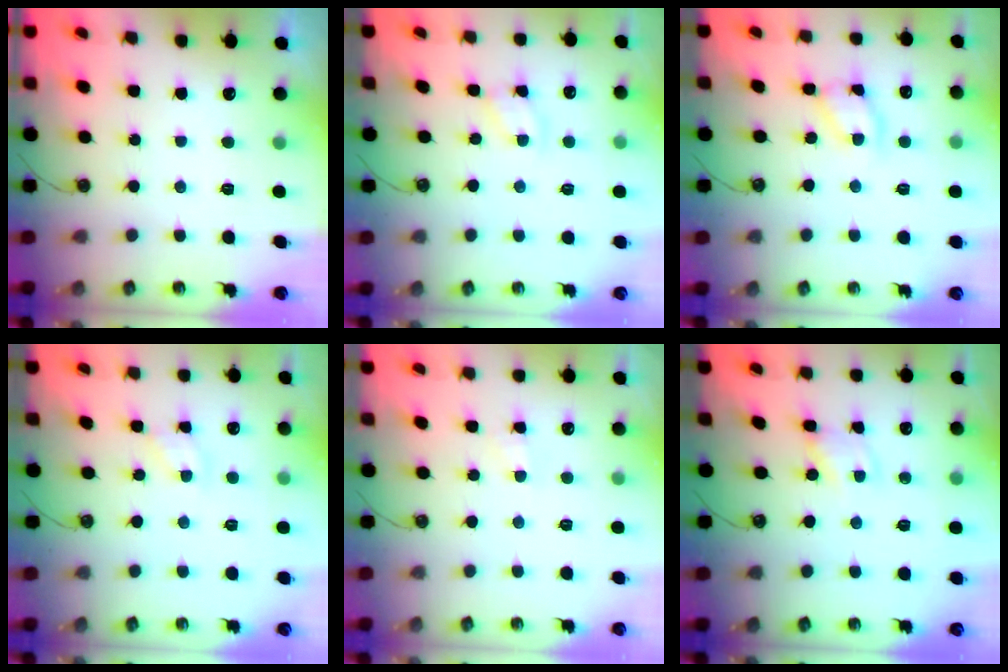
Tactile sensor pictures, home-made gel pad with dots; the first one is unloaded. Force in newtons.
{"total": 3.7, "press": 3.7, "slide": 0.5}
{"total": 11.8, "press": 11.8, "slide": 0.9}
{"total": 3.3, "press": 3.3, "slide": 0.1}
{"total": 2.5, "press": 2.4, "slide": 0.4}
{"total": 1.7, "press": 1.7, "slide": 0.1}